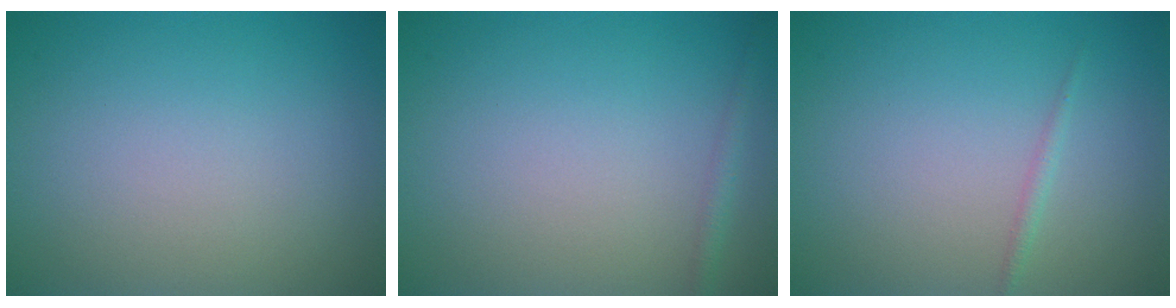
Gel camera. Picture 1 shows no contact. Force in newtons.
{"total": 1.1, "press": 1.1, "slide": 0.1}
{"total": 0.7, "press": 0.7, "slide": 0.0}